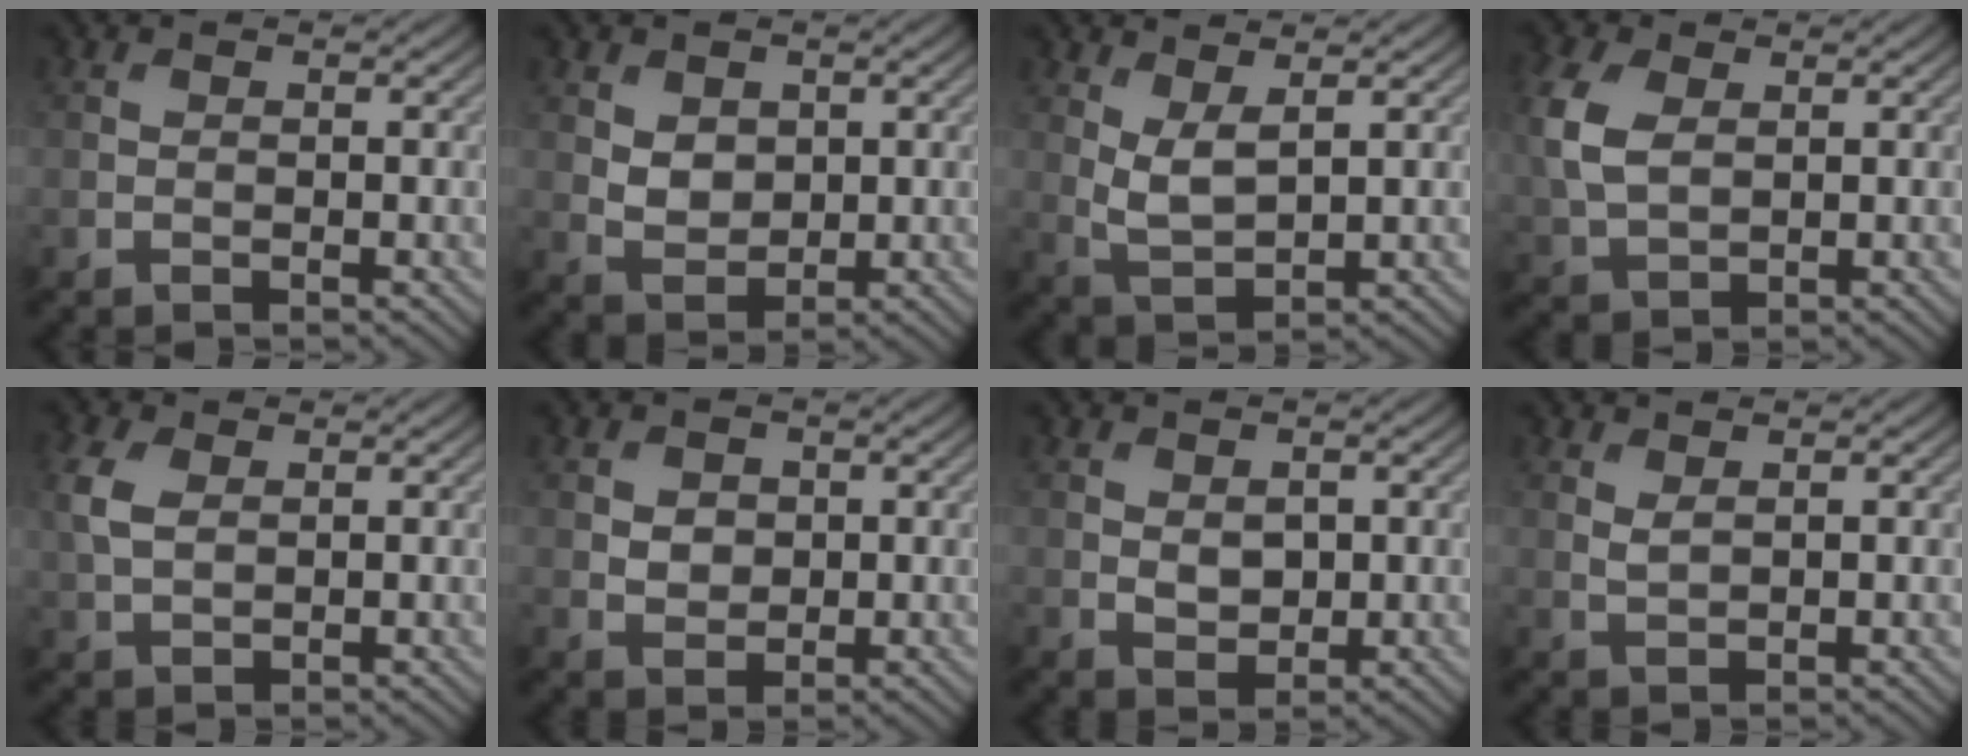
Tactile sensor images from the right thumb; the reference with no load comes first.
{"total": 3.3, "force": [1.2, 2.5, 1.8], "torque": [-0.049, -0.005, 0.024]}
{"total": 3.8, "force": [1.7, 1.5, 3.1], "torque": [-0.078, -0.008, 0.040]}
{"total": 6.8, "force": [1.4, 4.5, 4.9], "torque": [-0.147, 0.008, 0.027]}
{"total": 4.4, "force": [1.1, 2.9, 3.2], "torque": [-0.092, 0.007, 0.020]}
{"total": 2.4, "force": [0.5, 2.0, 1.2], "torque": [-0.032, -0.003, 0.005]}
{"total": 2.4, "force": [0.4, 1.7, 1.6], "torque": [-0.036, -0.006, 0.013]}
{"total": 1.3, "force": [0.9, 0.4, 0.8], "torque": [-0.026, -0.004, 0.023]}